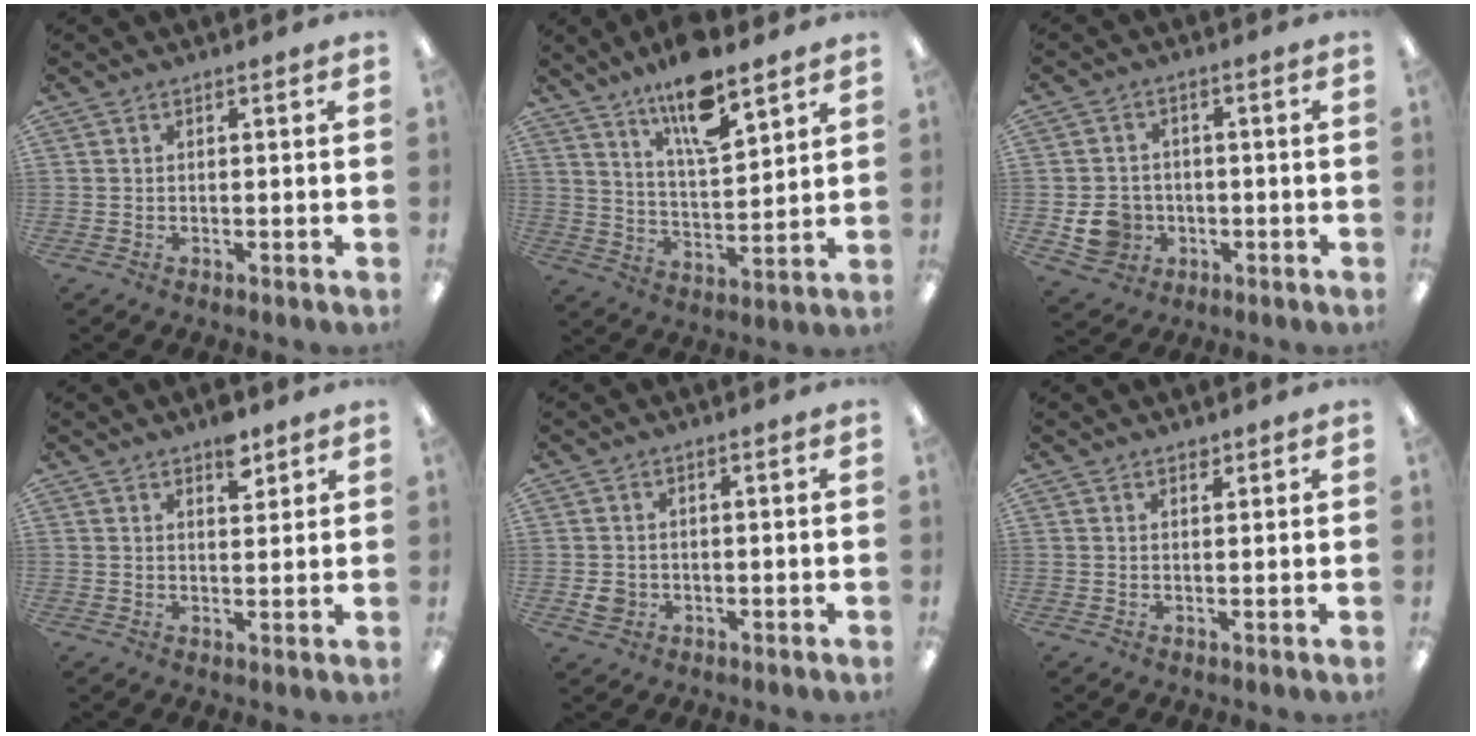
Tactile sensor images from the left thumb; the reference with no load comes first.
{"total": 14.1, "force": [10.4, 4.0, 8.6], "torque": [-0.143, -0.055, 0.175]}
{"total": 7.4, "force": [-1.7, 6.7, 2.5], "torque": [-0.053, 0.011, -0.026]}
{"total": 5.7, "force": [3.8, 2.8, 3.2], "torque": [-0.023, -0.023, 0.059]}
{"total": 2.9, "force": [-0.3, 2.6, 1.3], "torque": [-0.005, -0.001, -0.008]}
{"total": 1.4, "force": [1.3, 0.5, 0.3], "torque": [0.001, -0.005, 0.023]}